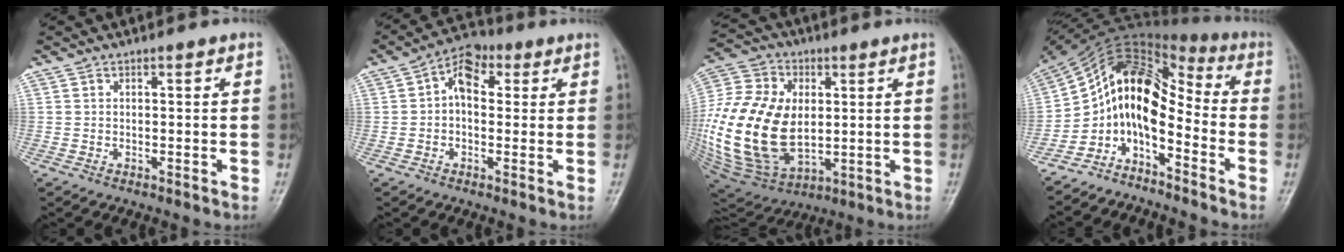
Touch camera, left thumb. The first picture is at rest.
{"total": 7.1, "force": [1.6, 4.8, 4.9], "torque": [-0.060, 0.018, 0.015]}
{"total": 27.6, "force": [0.3, 17.9, 21.0], "torque": [-0.452, -0.016, 0.024]}
{"total": 13.1, "force": [-5.1, 7.3, 9.6], "torque": [-0.149, 0.099, -0.108]}